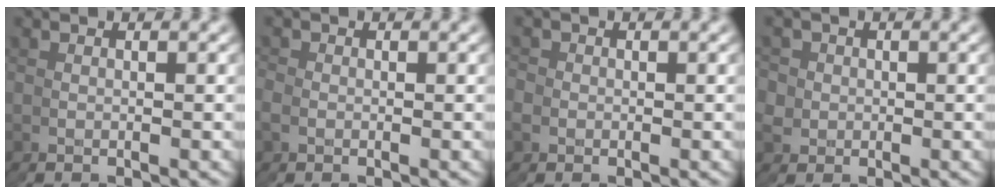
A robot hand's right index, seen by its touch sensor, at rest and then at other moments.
{"total": 1.6, "force": [-0.5, 1.3, -0.9], "torque": [0.011, -0.006, -0.008]}
{"total": 2.1, "force": [-0.5, 1.9, -0.8], "torque": [0.008, -0.007, -0.007]}
{"total": 3.3, "force": [-0.3, 3.3, -0.3], "torque": [0.001, -0.017, 0.001]}